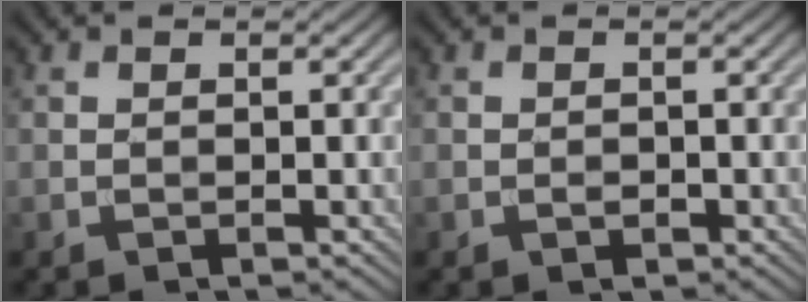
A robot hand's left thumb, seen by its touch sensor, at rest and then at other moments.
{"total": 0.9, "force": [-0.4, 0.6, 0.5], "torque": [-0.006, 0.002, -0.007]}